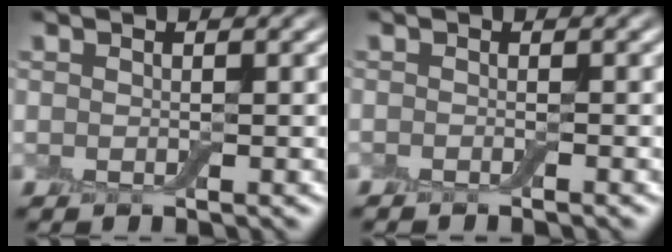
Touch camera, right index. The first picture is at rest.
{"total": 0.6, "force": [-0.6, 0.0, 0.1], "torque": [-0.003, -0.003, -0.013]}